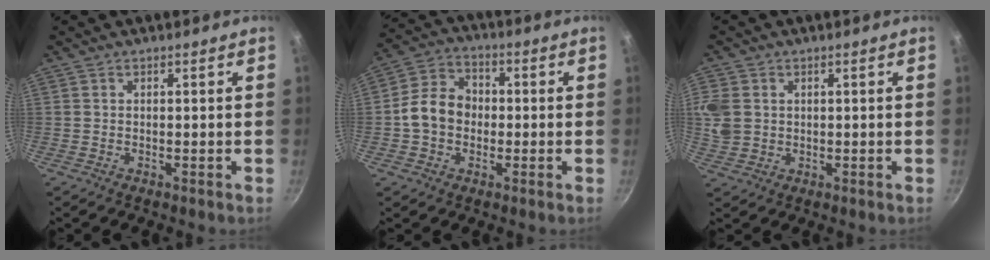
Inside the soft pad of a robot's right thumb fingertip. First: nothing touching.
{"total": 9.4, "force": [-0.9, 7.6, 5.5], "torque": [-0.070, 0.025, -0.032]}
{"total": 8.6, "force": [1.7, 7.1, 4.5], "torque": [-0.099, -0.002, 0.036]}